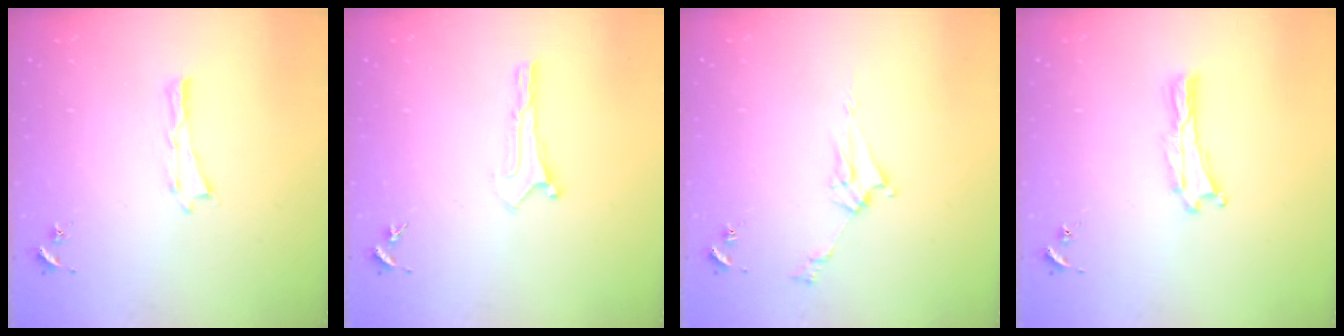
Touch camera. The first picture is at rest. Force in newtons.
{"total": 0.0}
{"total": 4.3, "press": 4.3, "slide": 0.5}
{"total": 0.0}